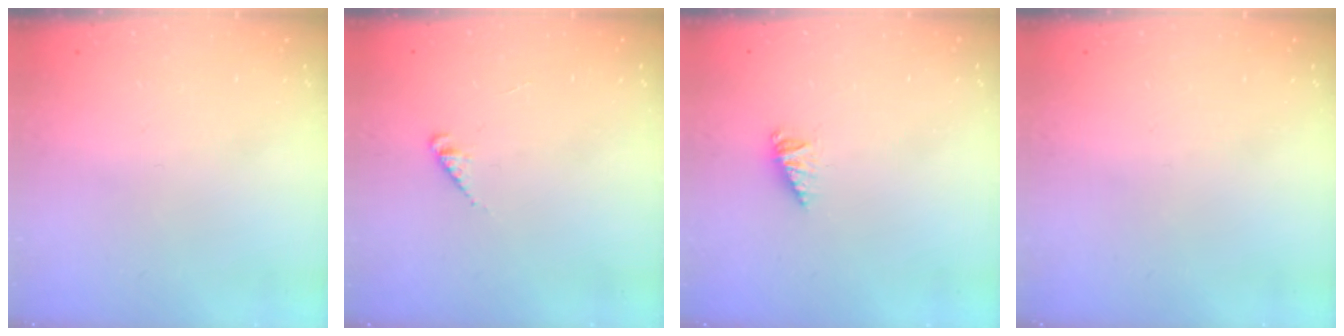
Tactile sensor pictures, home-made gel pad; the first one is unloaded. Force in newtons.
{"total": 1.8, "press": 1.8, "slide": 0.3}
{"total": 1.7, "press": 1.7, "slide": 0.2}
{"total": 0.0}